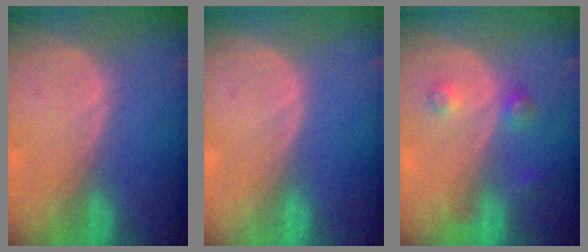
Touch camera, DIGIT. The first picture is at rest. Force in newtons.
{"total": 0.0}
{"total": 3.5, "press": 3.2, "slide": 1.6}